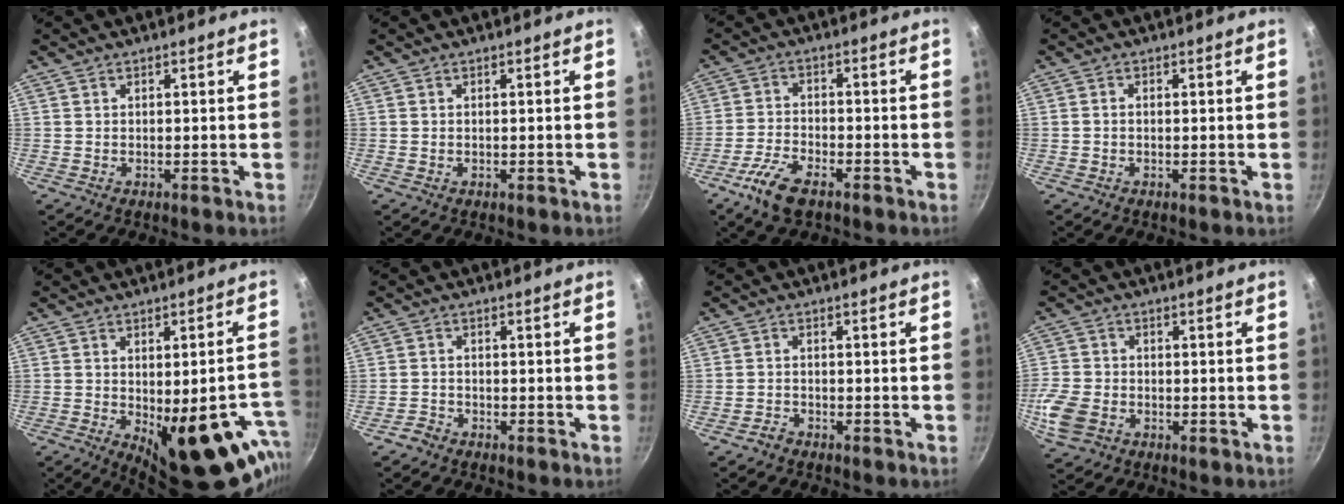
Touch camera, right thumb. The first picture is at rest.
{"total": 0.0}
{"total": 7.7, "force": [-4.6, 3.3, 5.2], "torque": [-0.109, 0.021, -0.095]}
{"total": 0.9, "force": [-0.1, 0.7, 0.6], "torque": [-0.011, 0.004, -0.004]}
{"total": 21.0, "force": [-6.3, 9.2, 17.8], "torque": [-0.171, -0.008, -0.063]}
{"total": 2.5, "force": [-2.0, 1.4, 0.5], "torque": [-0.009, 0.022, -0.038]}
{"total": 1.7, "force": [-1.4, 0.9, 0.3], "torque": [-0.004, 0.019, -0.027]}
{"total": 9.5, "force": [-3.0, 7.3, 5.3], "torque": [-0.127, 0.014, -0.063]}